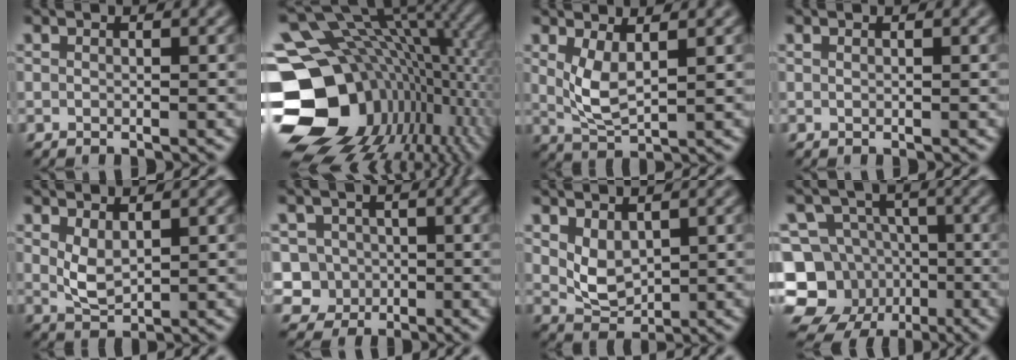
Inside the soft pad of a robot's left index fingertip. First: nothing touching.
{"total": 20.1, "force": [-2.8, 14.8, 13.3], "torque": [-0.250, -0.036, -0.005]}
{"total": 3.1, "force": [1.1, 1.1, 2.7], "torque": [-0.064, -0.010, 0.028]}
{"total": 0.0}
{"total": 2.4, "force": [0.9, 1.2, 1.9], "torque": [-0.047, -0.003, 0.024]}
{"total": 3.8, "force": [-0.6, 3.7, 0.7], "torque": [0.009, 0.010, -0.025]}
{"total": 2.8, "force": [1.1, 1.8, 1.8], "torque": [-0.040, -0.005, 0.029]}
{"total": 12.8, "force": [-5.4, 11.1, 3.4], "torque": [-0.076, -0.012, -0.105]}